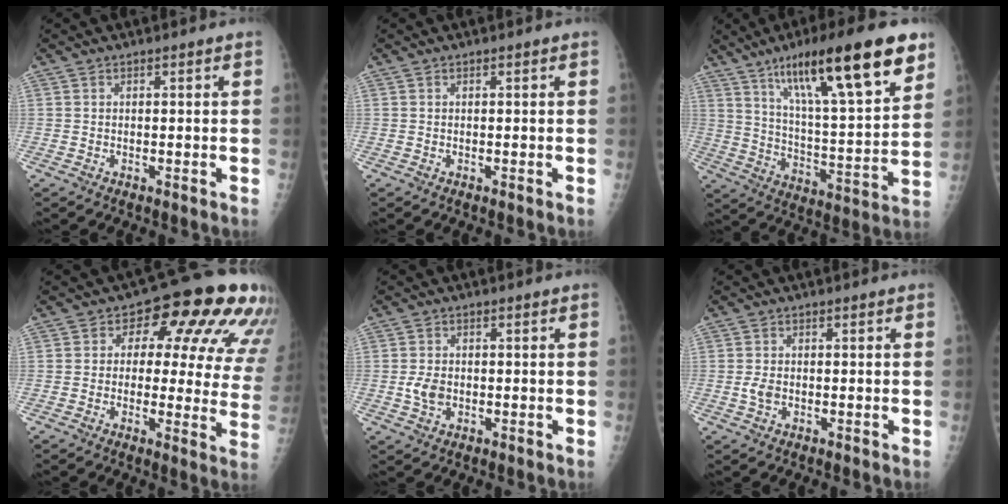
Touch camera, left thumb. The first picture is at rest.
{"total": 0.0}
{"total": 25.3, "force": [14.4, 5.4, 20.1], "torque": [-0.299, -0.037, 0.236]}
{"total": 18.4, "force": [6.8, 9.3, 14.4], "torque": [-0.131, 0.001, 0.072]}
{"total": 3.4, "force": [-0.6, 2.5, 2.2], "torque": [-0.038, 0.001, -0.011]}
{"total": 2.0, "force": [-0.5, 1.3, 1.4], "torque": [-0.027, 0.001, -0.011]}